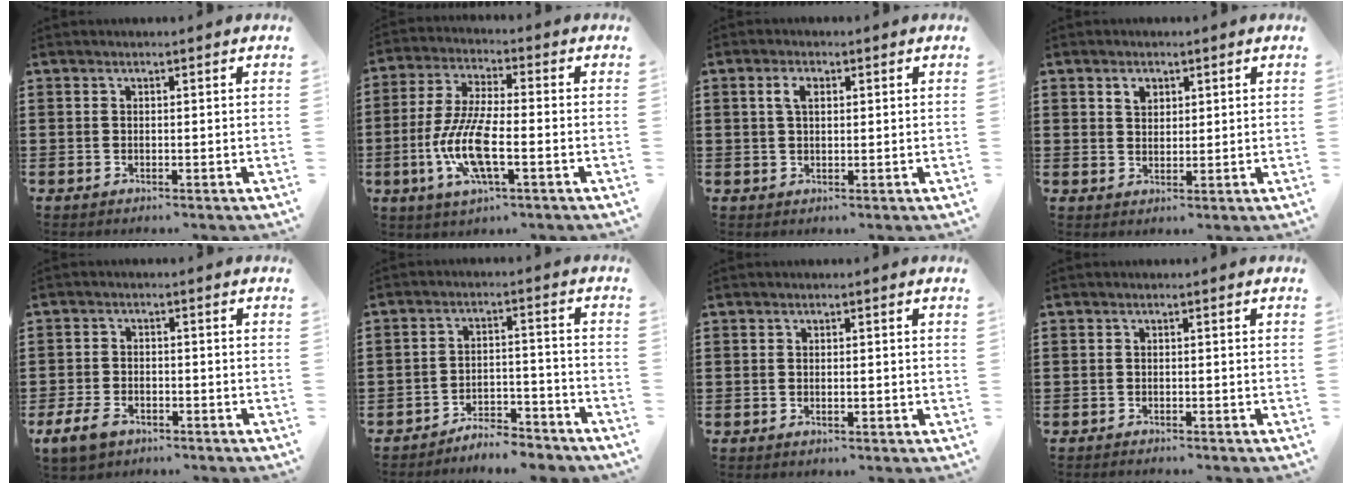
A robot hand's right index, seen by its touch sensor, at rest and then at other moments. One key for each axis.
{"total": 10.1, "fx": -3.4, "fy": 3.1, "fz": 9.0, "tx": -0.200, "ty": -0.011, "tz": -0.066}
{"total": 2.6, "fx": 0.9, "fy": 1.2, "fz": 2.1, "tx": -0.046, "ty": 0.008, "tz": 0.014}
{"total": 2.2, "fx": 1.4, "fy": 1.4, "fz": 0.8, "tx": -0.021, "ty": 0.005, "tz": 0.026}
{"total": 4.0, "fx": -2.6, "fy": 2.1, "fz": 2.1, "tx": -0.056, "ty": 0.003, "tz": -0.055}
{"total": 5.3, "fx": -5.2, "fy": 0.5, "fz": 0.5, "tx": -0.010, "ty": 0.013, "tz": -0.106}
{"total": 1.0, "fx": -0.2, "fy": 0.3, "fz": 0.9, "tx": -0.017, "ty": 0.000, "tz": -0.002}
{"total": 0.8, "fx": -0.8, "fy": 0.0, "fz": -0.1, "tx": -0.001, "ty": 0.001, "tz": -0.017}